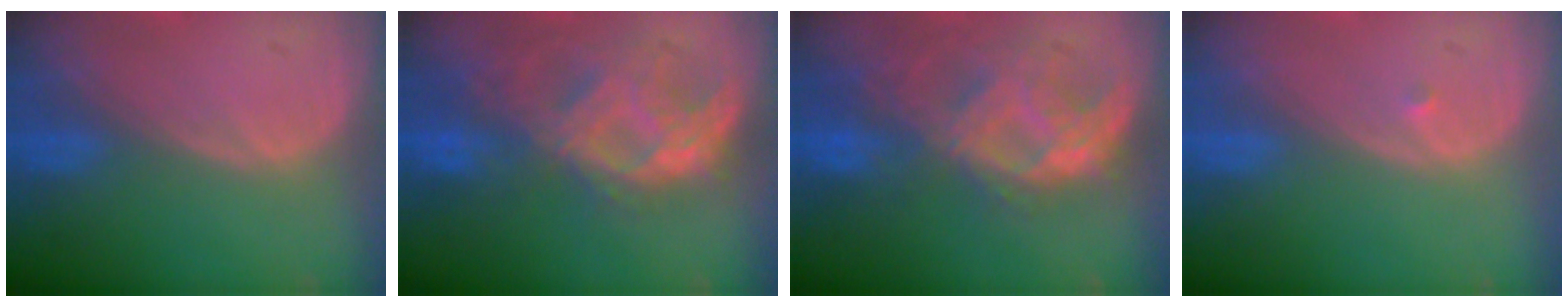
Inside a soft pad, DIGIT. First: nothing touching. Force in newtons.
{"total": 9.0, "press": 8.7, "slide": 2.5}
{"total": 8.8, "press": 8.6, "slide": 2.1}
{"total": 0.5, "press": 0.4, "slide": 0.3}